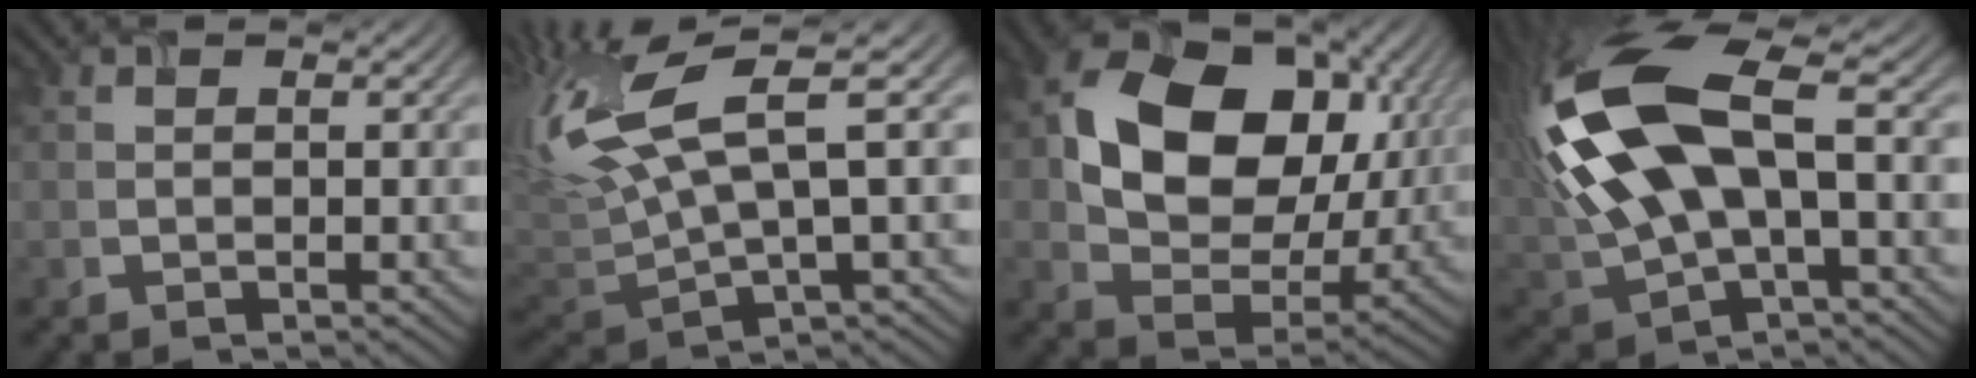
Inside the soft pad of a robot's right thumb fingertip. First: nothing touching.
{"total": 13.0, "force": [2.5, 4.4, 12.0], "torque": [-0.288, 0.004, 0.054]}
{"total": 16.0, "force": [4.2, 11.5, 10.3], "torque": [-0.185, 0.004, 0.082]}
{"total": 16.7, "force": [3.2, 8.1, 14.3], "torque": [-0.341, -0.002, 0.069]}